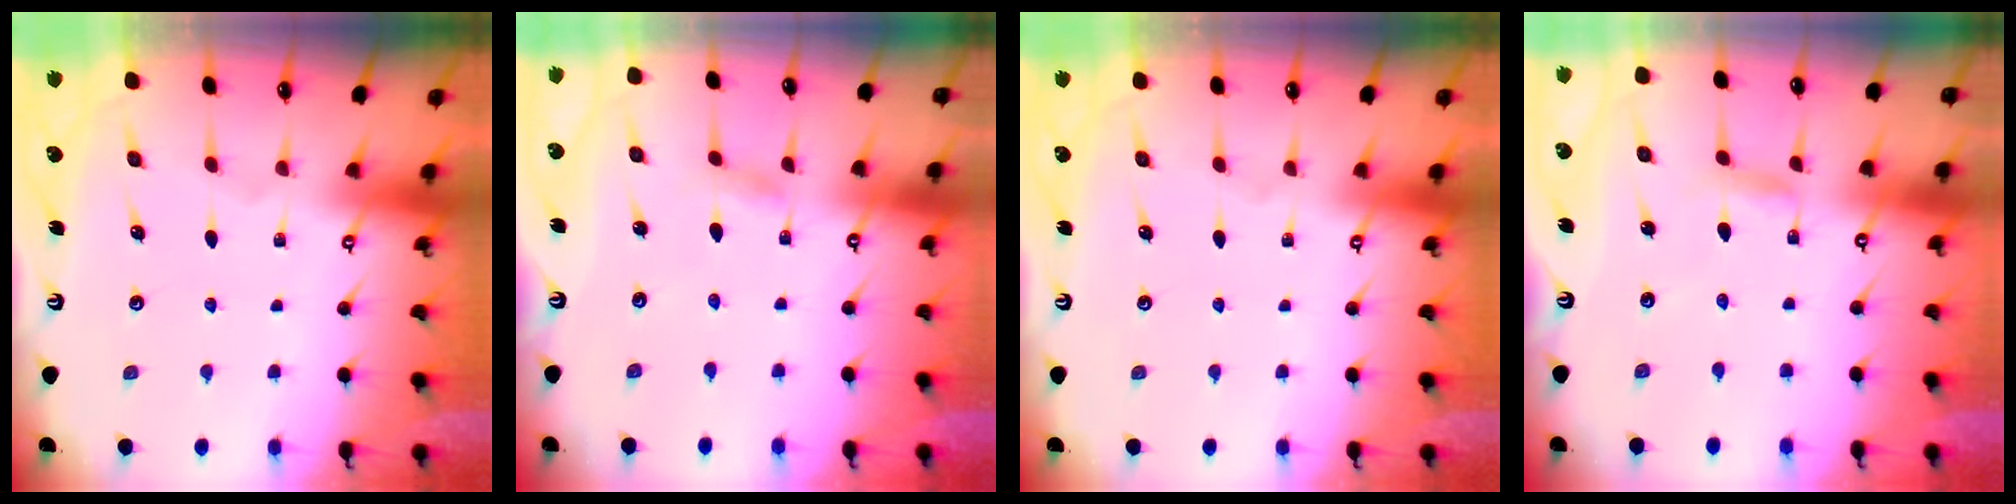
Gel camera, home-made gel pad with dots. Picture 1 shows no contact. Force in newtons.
{"total": 2.3, "press": 2.3, "slide": 0.2}
{"total": 0.0}
{"total": 2.7, "press": 2.7, "slide": 0.2}